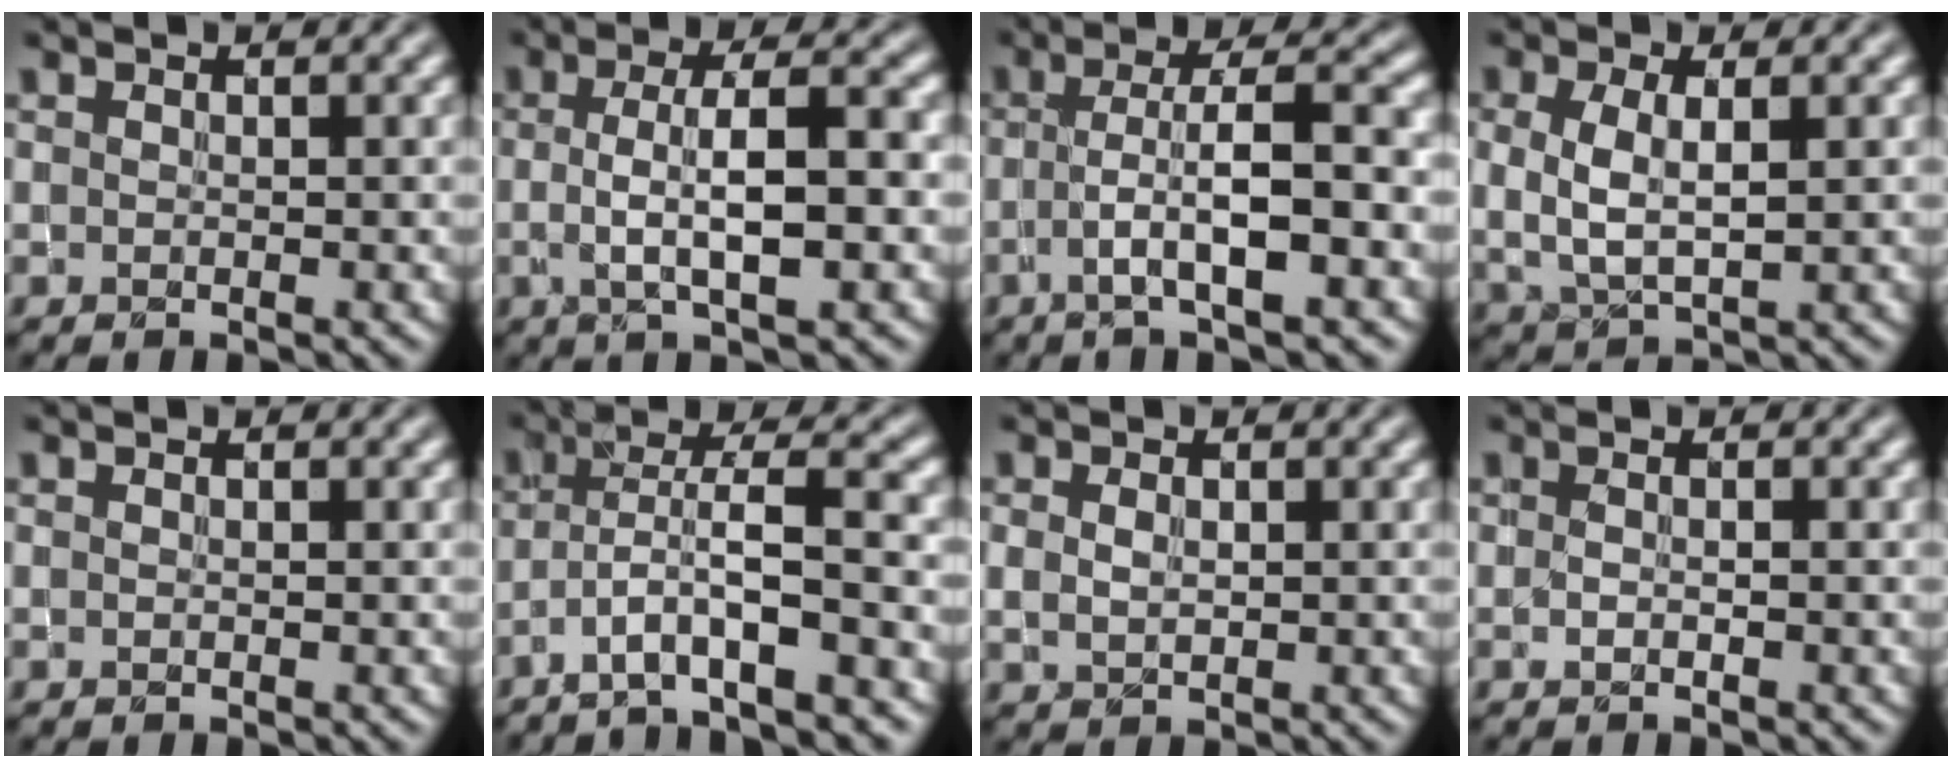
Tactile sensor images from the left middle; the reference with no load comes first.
{"total": 5.9, "force": [-0.2, 1.4, 5.7], "torque": [-0.099, 0.003, -0.004]}
{"total": 6.3, "force": [-1.2, 1.2, 6.0], "torque": [-0.107, 0.010, -0.024]}
{"total": 3.7, "force": [0.4, 1.8, 3.2], "torque": [-0.073, -0.002, 0.011]}
{"total": 0.0}
{"total": 6.5, "force": [-3.4, 0.9, 5.4], "torque": [-0.093, 0.013, -0.065]}
{"total": 1.6, "force": [0.3, 1.1, 1.1], "torque": [-0.025, -0.001, 0.009]}
{"total": 0.5, "force": [-0.2, 0.2, 0.5], "torque": [-0.012, -0.008, -0.004]}